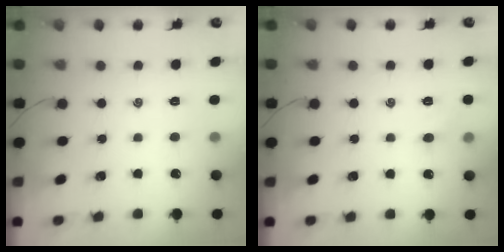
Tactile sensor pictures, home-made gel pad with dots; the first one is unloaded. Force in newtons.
{"total": 3.5, "press": 3.4, "slide": 0.8}